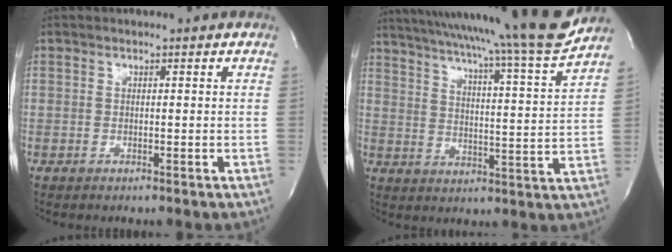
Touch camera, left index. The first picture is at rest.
{"total": 22.8, "force": [20.3, -1.7, 10.3], "torque": [-0.170, -0.052, 0.280]}